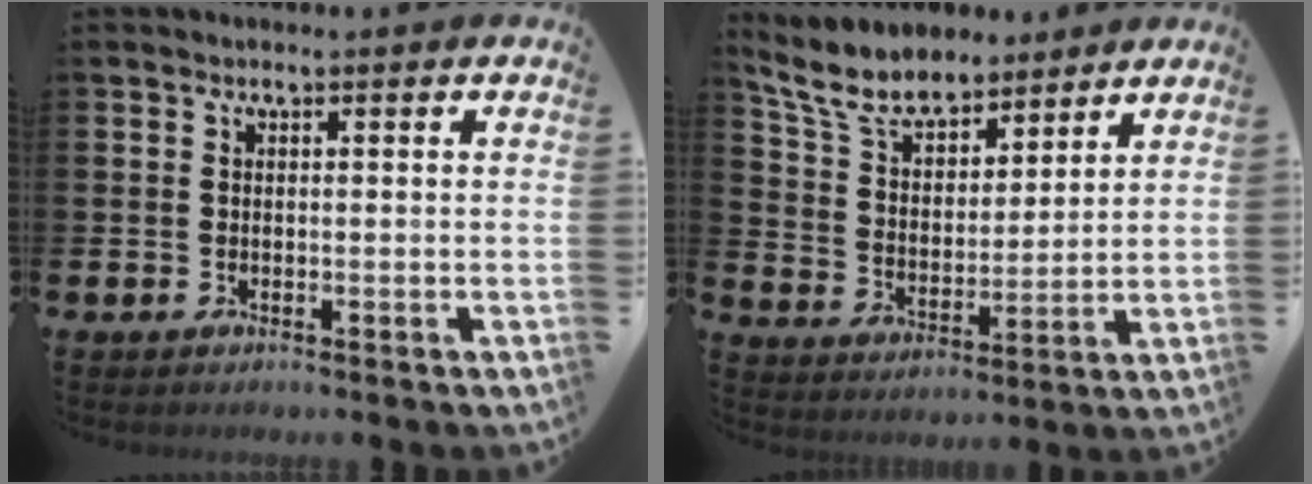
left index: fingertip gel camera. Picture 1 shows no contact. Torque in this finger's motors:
{"motor_torque": [0.89, -0.92, 0.90, 0.16]}